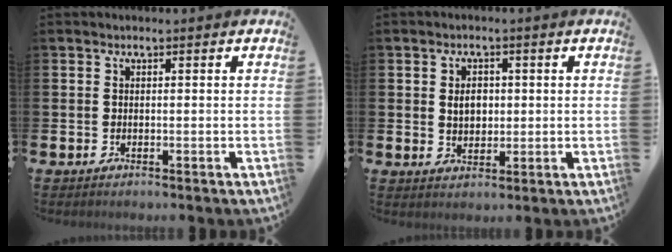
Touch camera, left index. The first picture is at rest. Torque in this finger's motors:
{"motor_torque": [0.09, 0.00, 0.09, 0.08]}